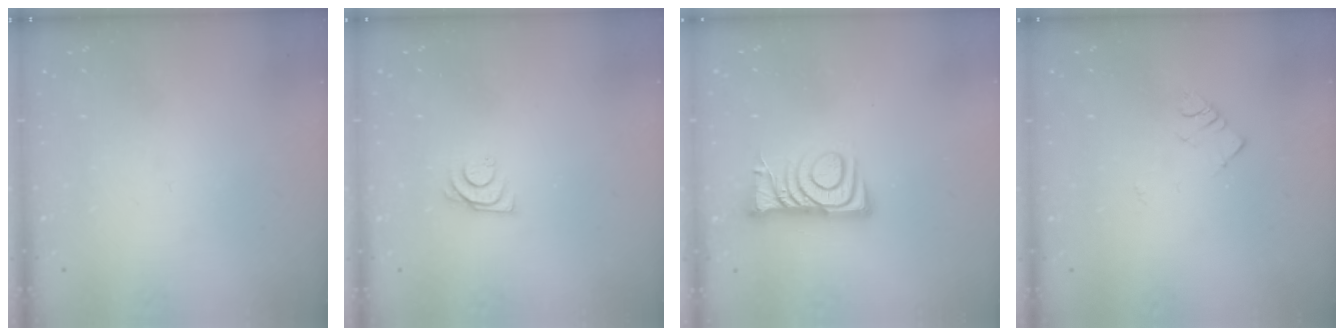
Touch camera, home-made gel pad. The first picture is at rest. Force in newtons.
{"total": 5.7, "press": 5.7, "slide": 0.5}
{"total": 7.6, "press": 7.6, "slide": 0.7}
{"total": 2.8, "press": 2.7, "slide": 0.4}